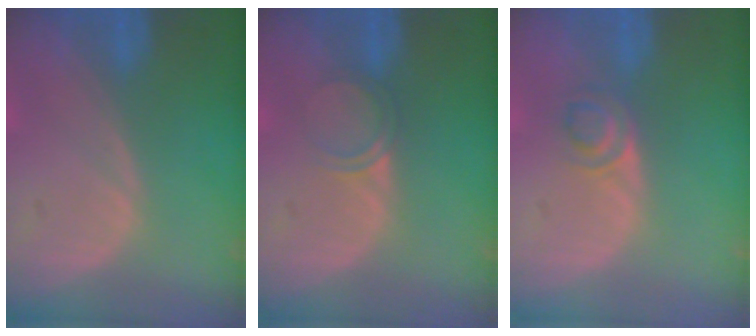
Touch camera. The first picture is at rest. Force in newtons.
{"total": 2.1, "press": 1.8, "slide": 1.1}
{"total": 2.8, "press": 2.7, "slide": 1.0}